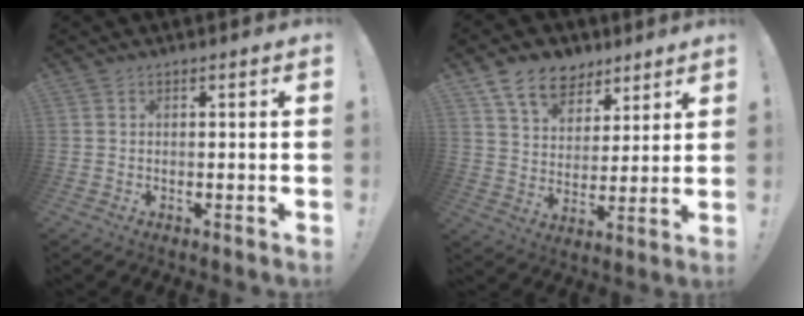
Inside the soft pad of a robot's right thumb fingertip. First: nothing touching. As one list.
[{"total": 12.0, "force": [7.8, 8.0, 4.4], "torque": [-0.069, -0.050, 0.151]}]